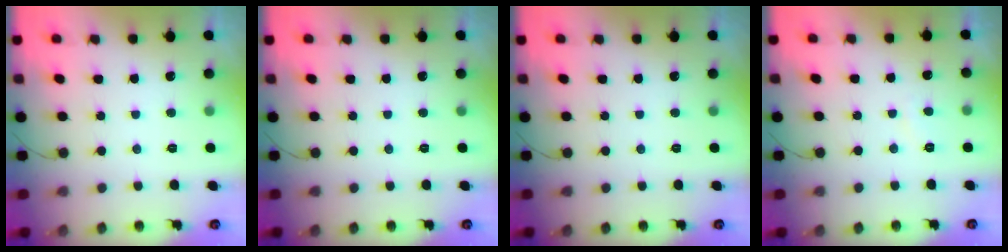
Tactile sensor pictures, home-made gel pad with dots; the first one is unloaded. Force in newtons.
{"total": 0.0}
{"total": 0.0}
{"total": 1.3, "press": 1.2, "slide": 0.5}